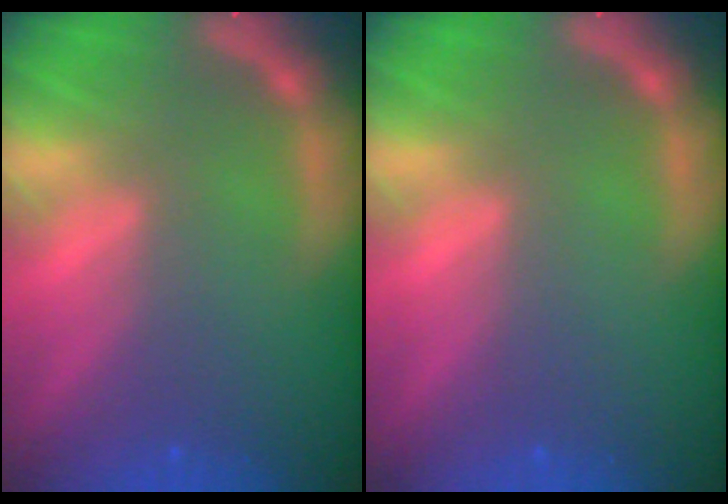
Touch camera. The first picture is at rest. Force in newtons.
{"total": 0.0}